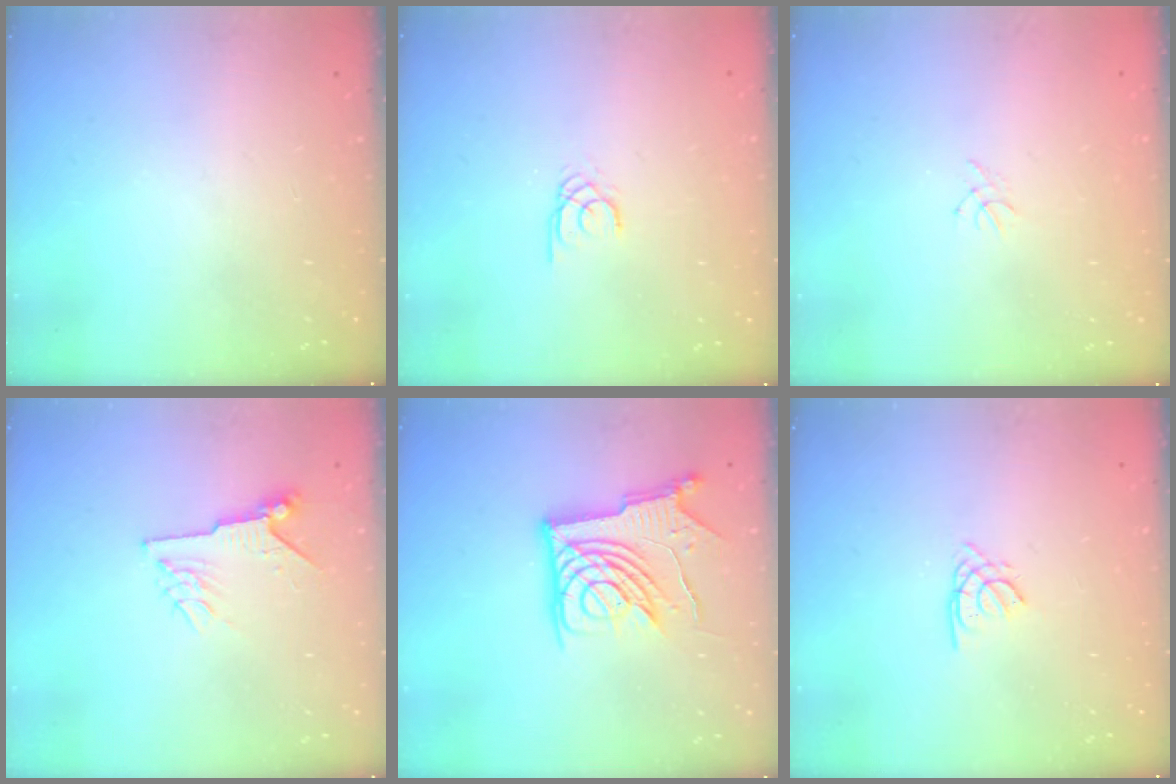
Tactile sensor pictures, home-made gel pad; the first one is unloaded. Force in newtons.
{"total": 1.5, "press": 1.5, "slide": 0.1}
{"total": 0.5, "press": 0.4, "slide": 0.3}
{"total": 6.2, "press": 6.2, "slide": 0.6}
{"total": 14.4, "press": 14.3, "slide": 1.5}
{"total": 1.1, "press": 1.1, "slide": 0.3}